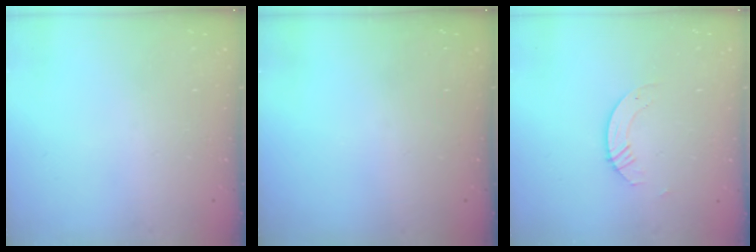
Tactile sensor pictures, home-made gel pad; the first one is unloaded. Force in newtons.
{"total": 0.0}
{"total": 2.8, "press": 2.8, "slide": 0.2}